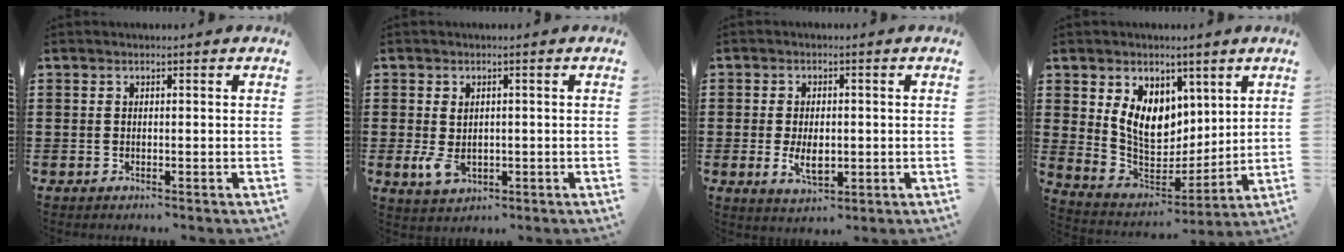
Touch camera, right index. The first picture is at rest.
{"total": 3.3, "force": [-0.3, 2.1, 2.6], "torque": [-0.065, -0.004, -0.008]}
{"total": 4.4, "force": [-0.5, 2.5, 3.7], "torque": [-0.067, -0.001, -0.012]}
{"total": 8.9, "force": [4.1, 6.8, 3.9], "torque": [-0.092, -0.011, 0.081]}